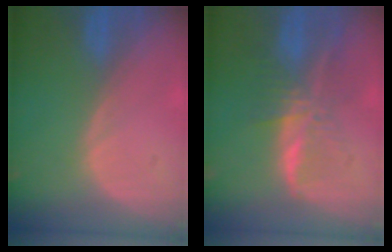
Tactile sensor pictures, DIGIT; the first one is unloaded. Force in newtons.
{"total": 7.8, "press": 6.5, "slide": 4.3}